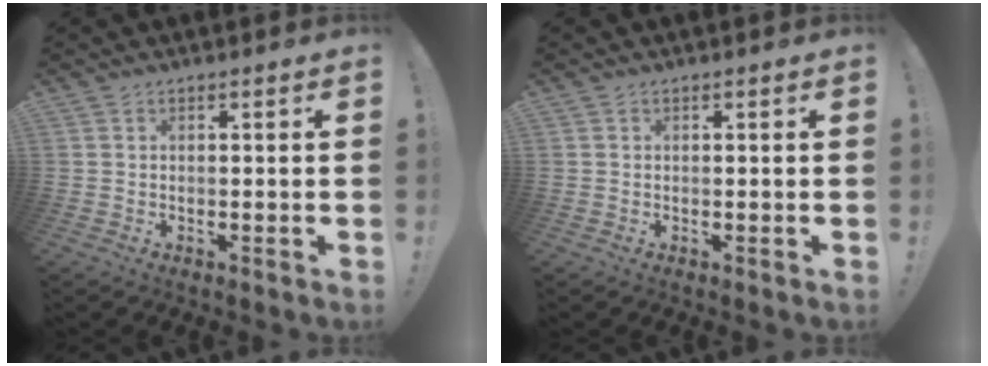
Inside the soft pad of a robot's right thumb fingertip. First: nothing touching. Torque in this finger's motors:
{"motor_torque": [0.38, 0.18, 0.08, -0.11, 0.00]}